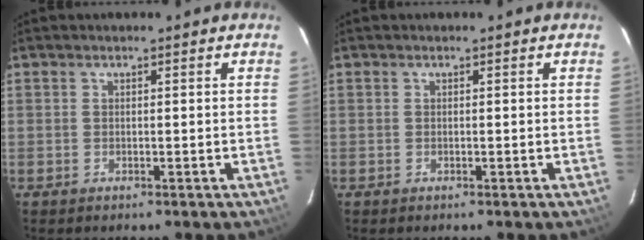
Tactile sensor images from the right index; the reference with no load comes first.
{"total": 0.0}